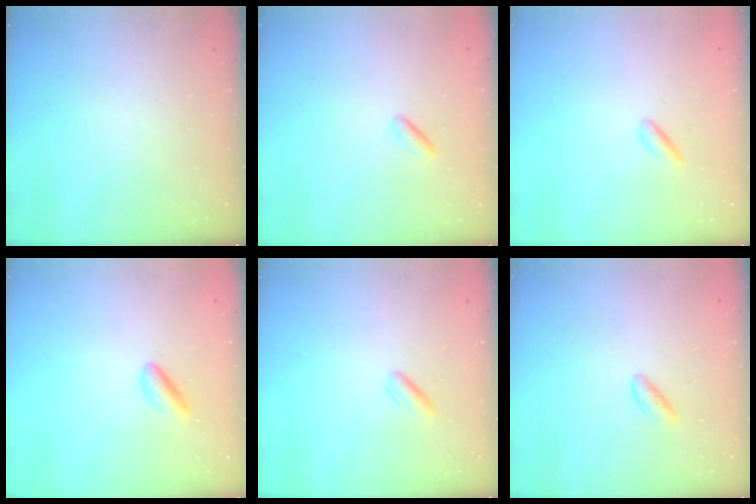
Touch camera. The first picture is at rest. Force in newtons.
{"total": 0.6, "press": 0.0, "slide": 0.6}
{"total": 1.5, "press": 1.3, "slide": 0.6}
{"total": 2.5, "press": 2.5, "slide": 0.2}
{"total": 2.0, "press": 1.9, "slide": 0.7}
{"total": 2.8, "press": 2.5, "slide": 1.2}